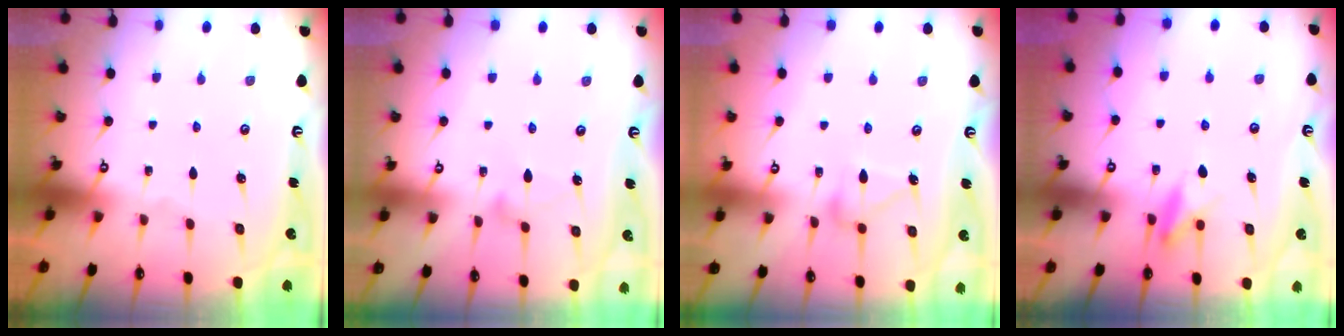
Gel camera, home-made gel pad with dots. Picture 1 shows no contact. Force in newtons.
{"total": 8.2, "press": 8.2, "slide": 0.4}
{"total": 11.7, "press": 11.7, "slide": 0.5}
{"total": 5.2, "press": 5.1, "slide": 0.9}